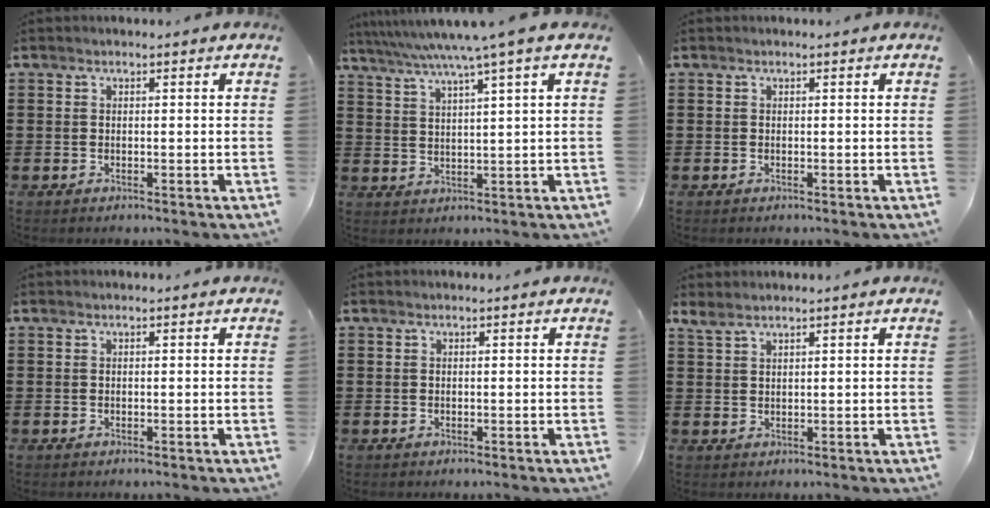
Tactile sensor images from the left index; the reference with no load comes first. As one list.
[{"total": 5.7, "force": [4.0, -1.0, 3.9], "torque": [-0.089, -0.020, 0.062]}, {"total": 0.0}, {"total": 0.0}, {"total": 0.0}, {"total": 1.8, "force": [1.5, 0.3, 0.8], "torque": [-0.020, 0.000, 0.029]}]